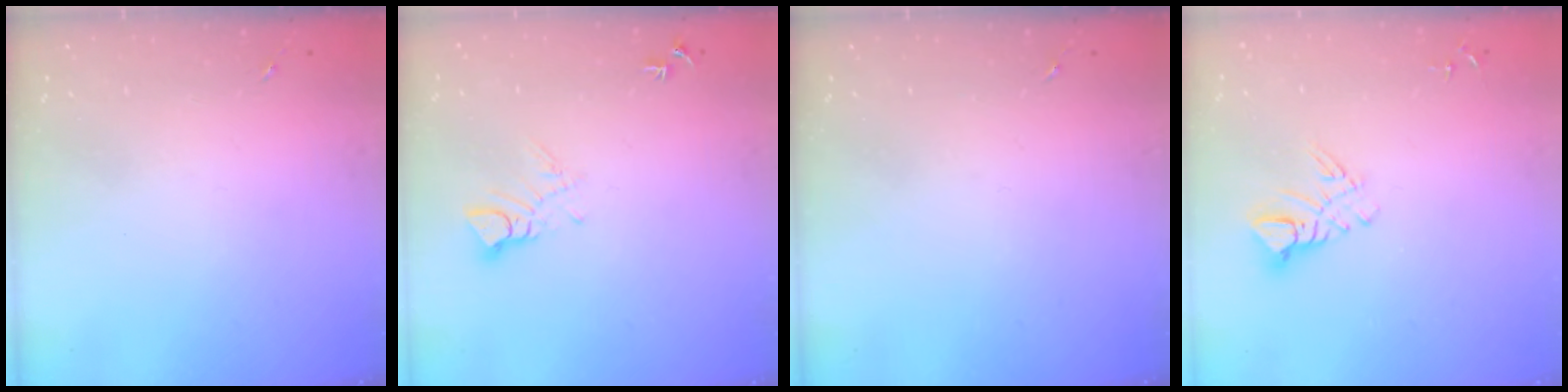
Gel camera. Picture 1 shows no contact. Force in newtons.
{"total": 7.2, "press": 7.2, "slide": 0.8}
{"total": 0.0}
{"total": 7.5, "press": 7.5, "slide": 0.7}